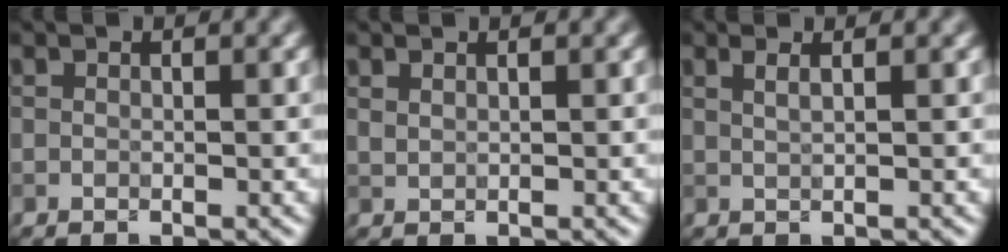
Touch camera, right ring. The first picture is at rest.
{"total": 0.6, "force": [0.5, 0.2, 0.2], "torque": [-0.009, -0.001, 0.014]}
{"total": 1.8, "force": [1.0, 0.8, 1.3], "torque": [-0.006, 0.001, -0.001]}